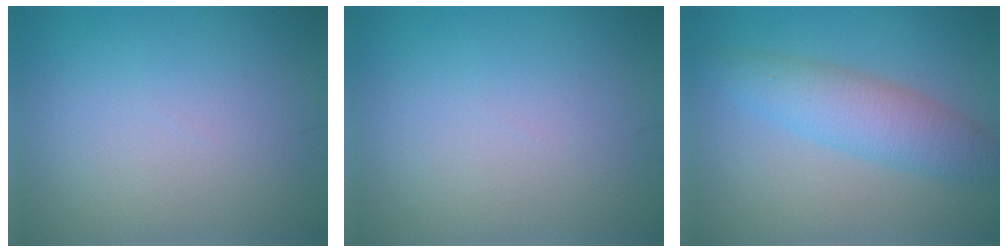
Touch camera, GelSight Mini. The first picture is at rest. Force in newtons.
{"total": 0.0}
{"total": 4.5, "press": 4.5, "slide": 0.1}